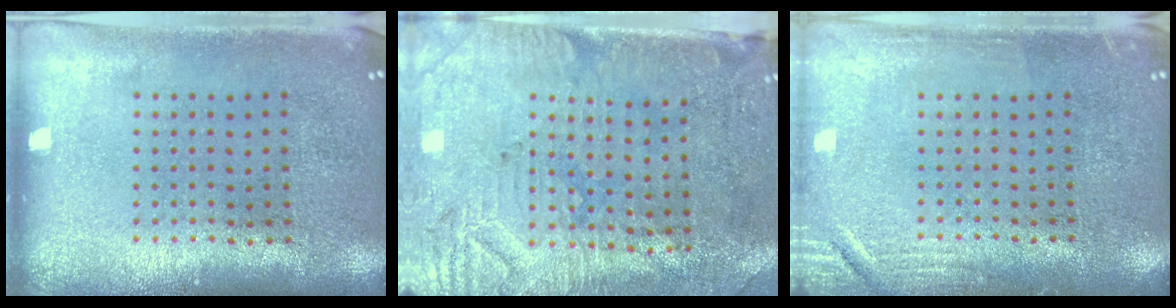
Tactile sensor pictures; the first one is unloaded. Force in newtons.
{"total": 3.1, "press": 2.7, "slide": 1.5}
{"total": 2.3, "press": 2.2, "slide": 0.4}